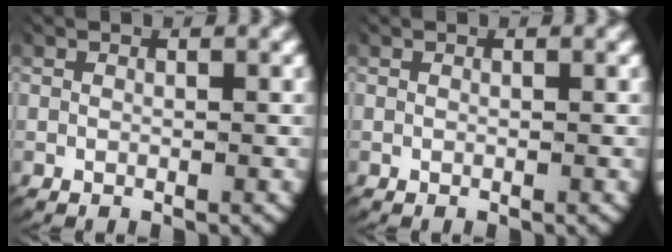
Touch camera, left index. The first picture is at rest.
{"total": 0.0}